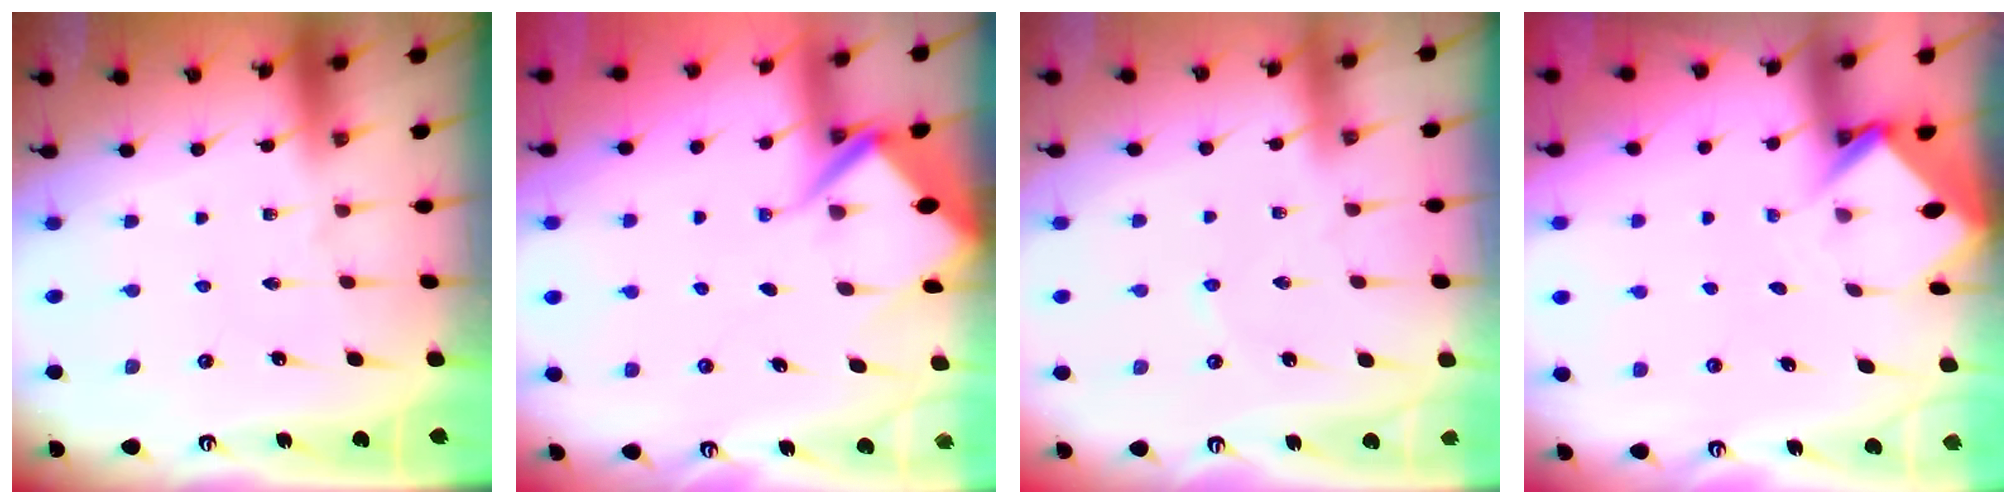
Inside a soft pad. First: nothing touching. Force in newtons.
{"total": 6.2, "press": 6.2, "slide": 0.5}
{"total": 1.6, "press": 1.6, "slide": 0.2}
{"total": 3.4, "press": 3.4, "slide": 0.3}